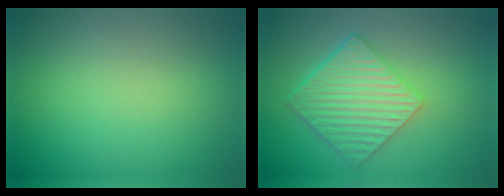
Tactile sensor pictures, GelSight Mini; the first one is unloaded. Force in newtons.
{"total": 6.1, "press": 4.2, "slide": 4.4}